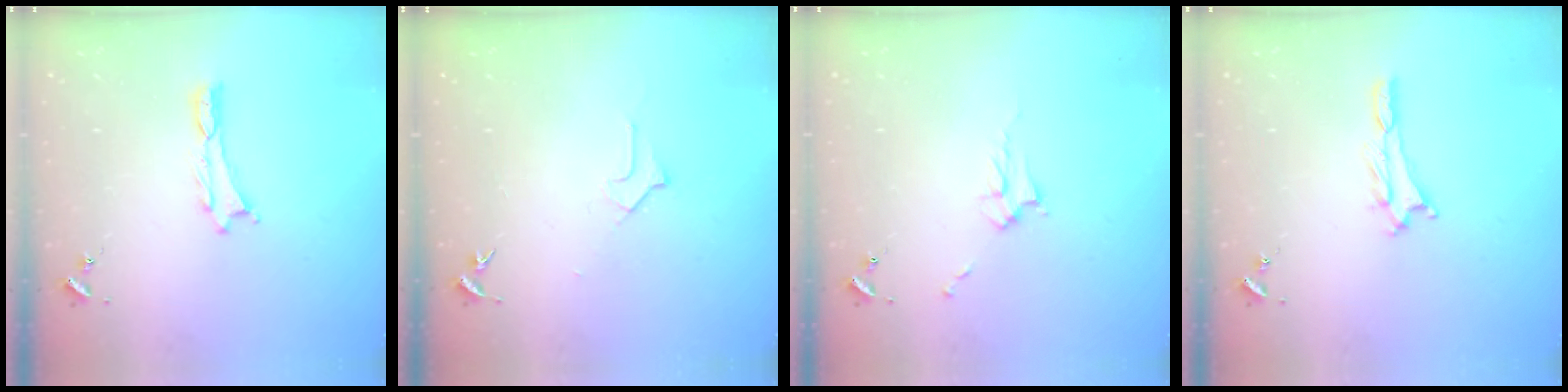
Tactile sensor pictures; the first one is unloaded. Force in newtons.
{"total": 1.6, "press": 1.6, "slide": 0.1}
{"total": 2.9, "press": 2.9, "slide": 0.4}
{"total": 1.8, "press": 1.8, "slide": 0.1}